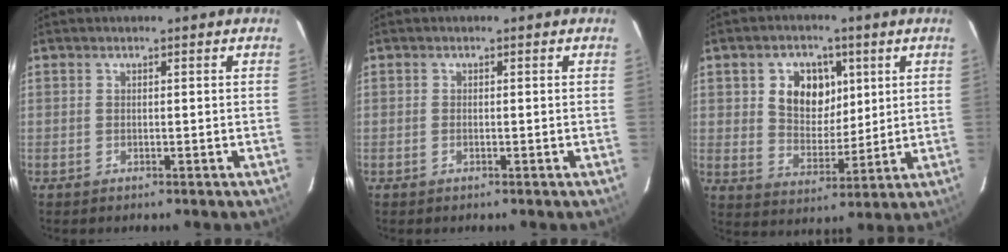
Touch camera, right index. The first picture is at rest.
{"total": 0.6, "force": [-0.3, 0.2, 0.5], "torque": [-0.011, 0.000, -0.006]}
{"total": 9.8, "force": [3.0, 7.4, 5.7], "torque": [-0.108, 0.013, 0.058]}